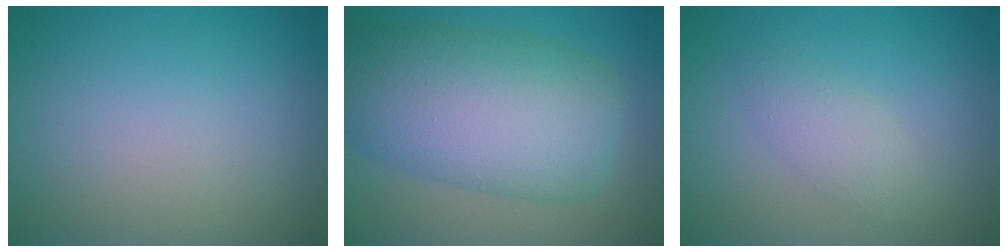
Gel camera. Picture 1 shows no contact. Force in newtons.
{"total": 10.3, "press": 10.3, "slide": 0.4}
{"total": 2.0, "press": 2.0, "slide": 0.0}